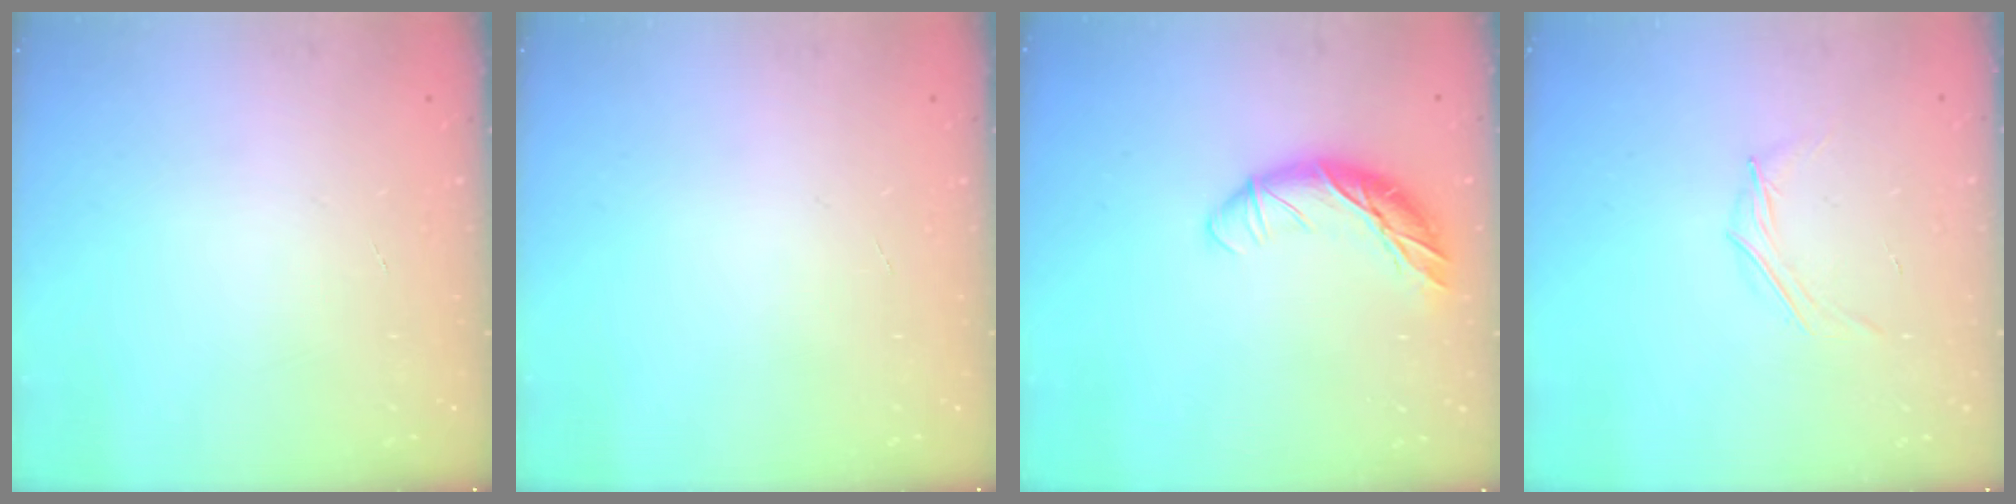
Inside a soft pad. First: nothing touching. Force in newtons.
{"total": 0.0}
{"total": 11.1, "press": 11.0, "slide": 1.8}
{"total": 3.9, "press": 3.7, "slide": 1.2}